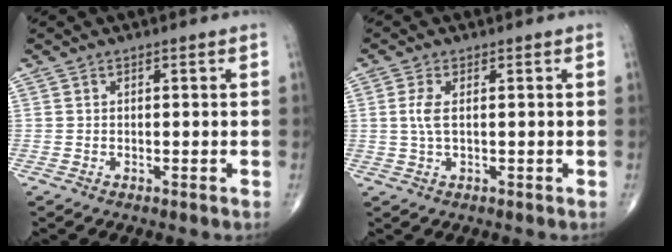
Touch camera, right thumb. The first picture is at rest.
{"total": 3.3, "force": [0.4, 1.3, 3.0], "torque": [-0.078, 0.002, 0.009]}